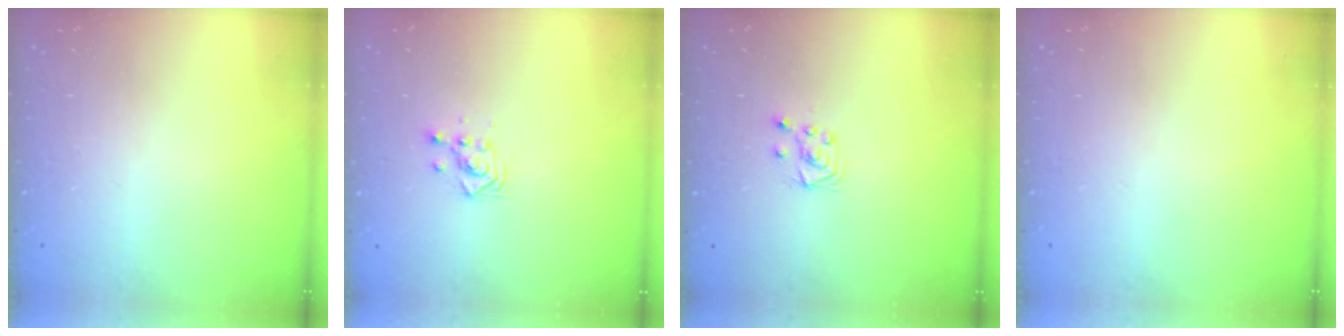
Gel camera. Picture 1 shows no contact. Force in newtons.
{"total": 3.2, "press": 3.2, "slide": 0.2}
{"total": 5.2, "press": 5.2, "slide": 0.4}
{"total": 0.0}